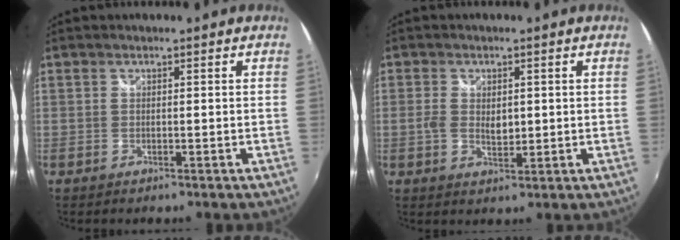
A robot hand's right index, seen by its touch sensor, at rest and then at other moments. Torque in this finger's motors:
{"motor_torque": [-0.15, 0.26, -0.07, 0.02]}